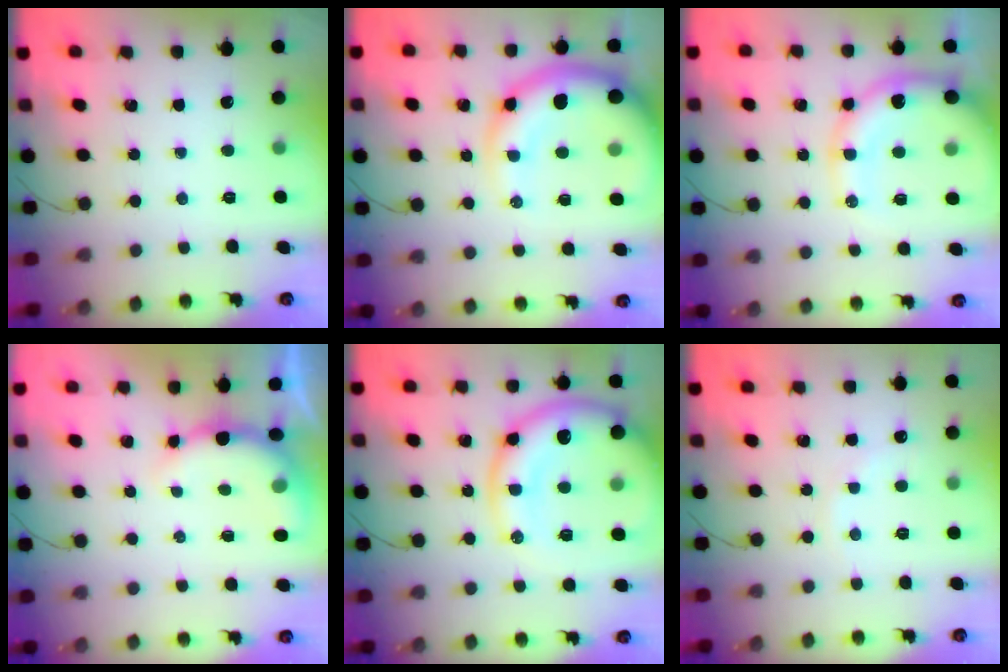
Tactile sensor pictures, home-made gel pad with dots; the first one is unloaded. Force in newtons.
{"total": 12.9, "press": 12.3, "slide": 4.0}
{"total": 15.3, "press": 15.0, "slide": 3.0}
{"total": 8.0, "press": 8.0, "slide": 1.1}
{"total": 19.2, "press": 18.9, "slide": 3.5}
{"total": 4.6, "press": 4.4, "slide": 1.5}